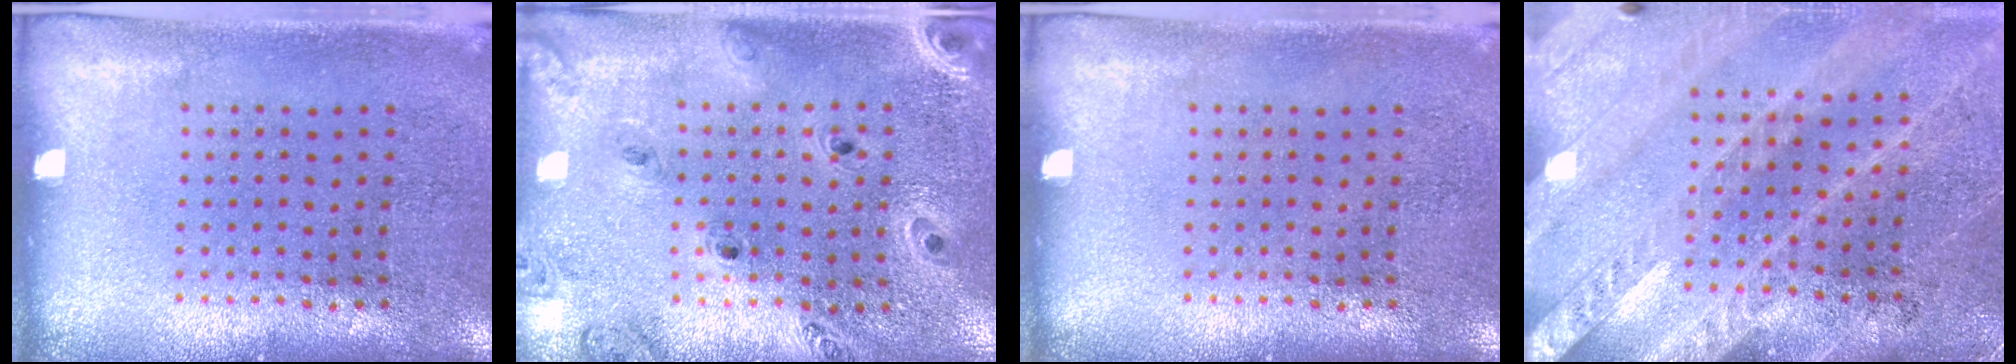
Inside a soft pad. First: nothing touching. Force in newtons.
{"total": 1.3, "press": 1.3, "slide": 0.2}
{"total": 0.0}
{"total": 3.0, "press": 2.7, "slide": 1.3}